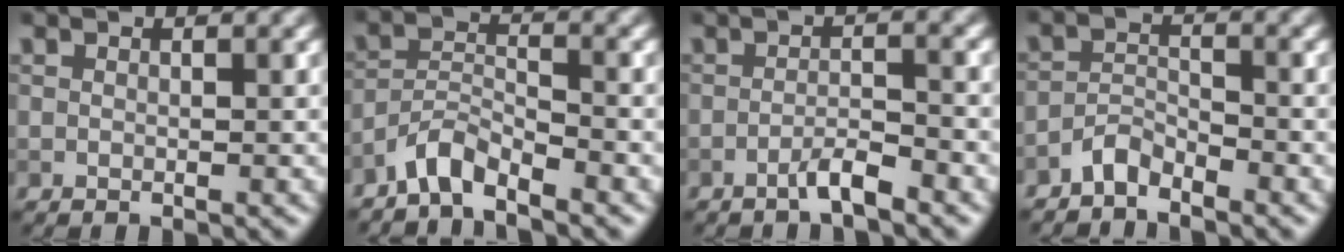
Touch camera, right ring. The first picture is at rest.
{"total": 3.2, "force": [-2.8, 0.5, 1.3], "torque": [-0.023, 0.008, -0.065]}
{"total": 2.6, "force": [-1.6, 0.3, 2.0], "torque": [-0.035, 0.010, -0.036]}
{"total": 2.1, "force": [-2.0, 0.5, 0.7], "torque": [-0.013, 0.010, -0.044]}